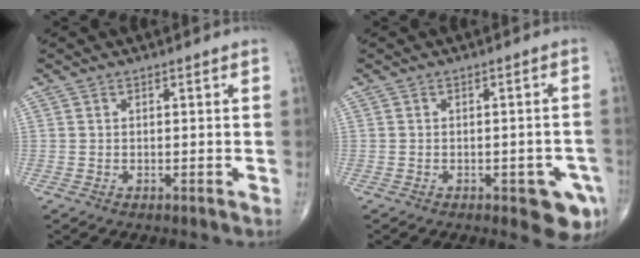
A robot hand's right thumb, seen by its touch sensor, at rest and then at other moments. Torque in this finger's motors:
{"motor_torque": [1.17, 0.97, -0.03, -0.13, 0.15]}